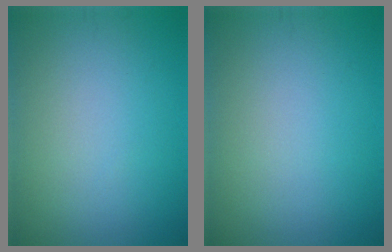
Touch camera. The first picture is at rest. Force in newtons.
{"total": 0.0}